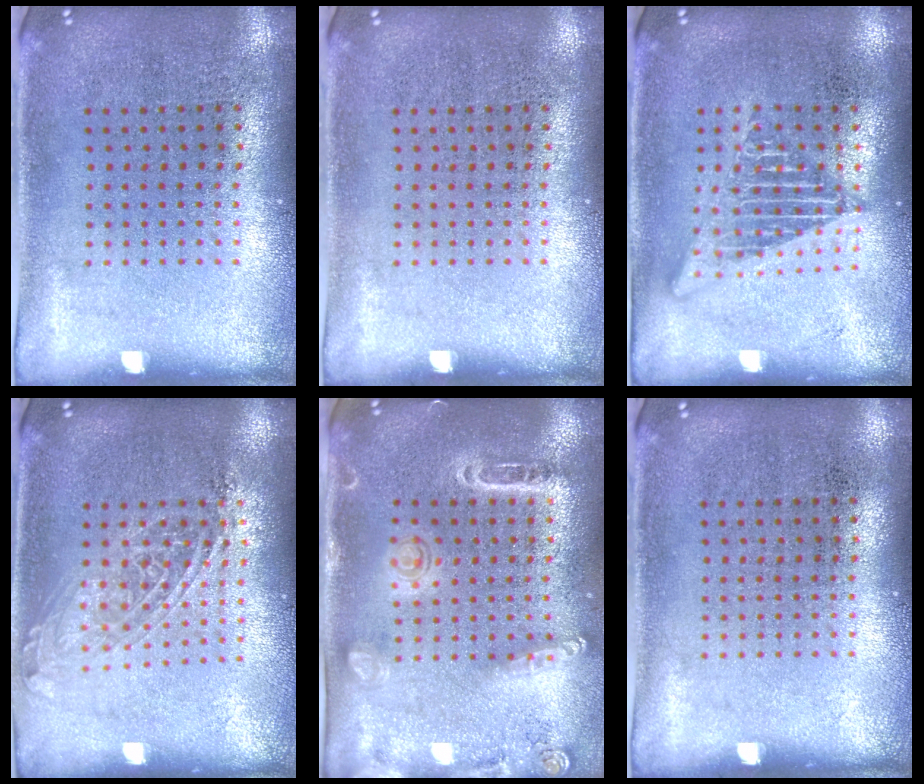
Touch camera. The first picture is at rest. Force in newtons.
{"total": 0.0}
{"total": 2.0, "press": 2.0, "slide": 0.2}
{"total": 1.6, "press": 1.3, "slide": 0.8}
{"total": 1.5, "press": 1.4, "slide": 0.4}
{"total": 0.0}